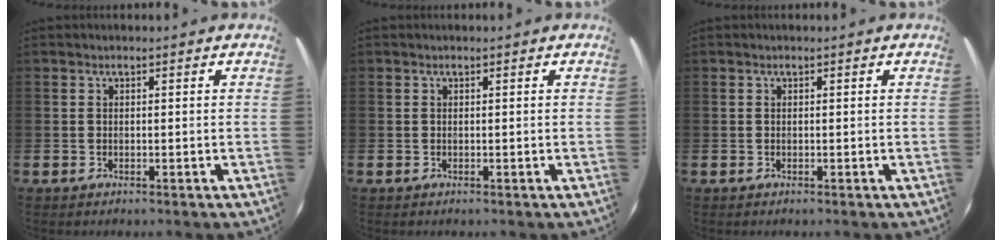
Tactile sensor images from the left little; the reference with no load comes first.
{"total": 0.0}
{"total": 0.0}